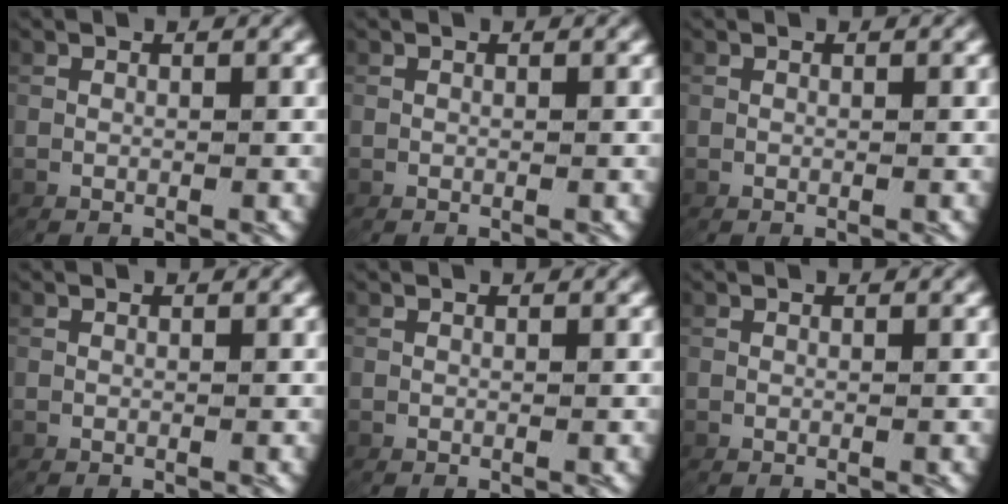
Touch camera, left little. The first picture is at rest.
{"total": 0.0}
{"total": 0.0}
{"total": 0.0}
{"total": 0.0}
{"total": 0.0}